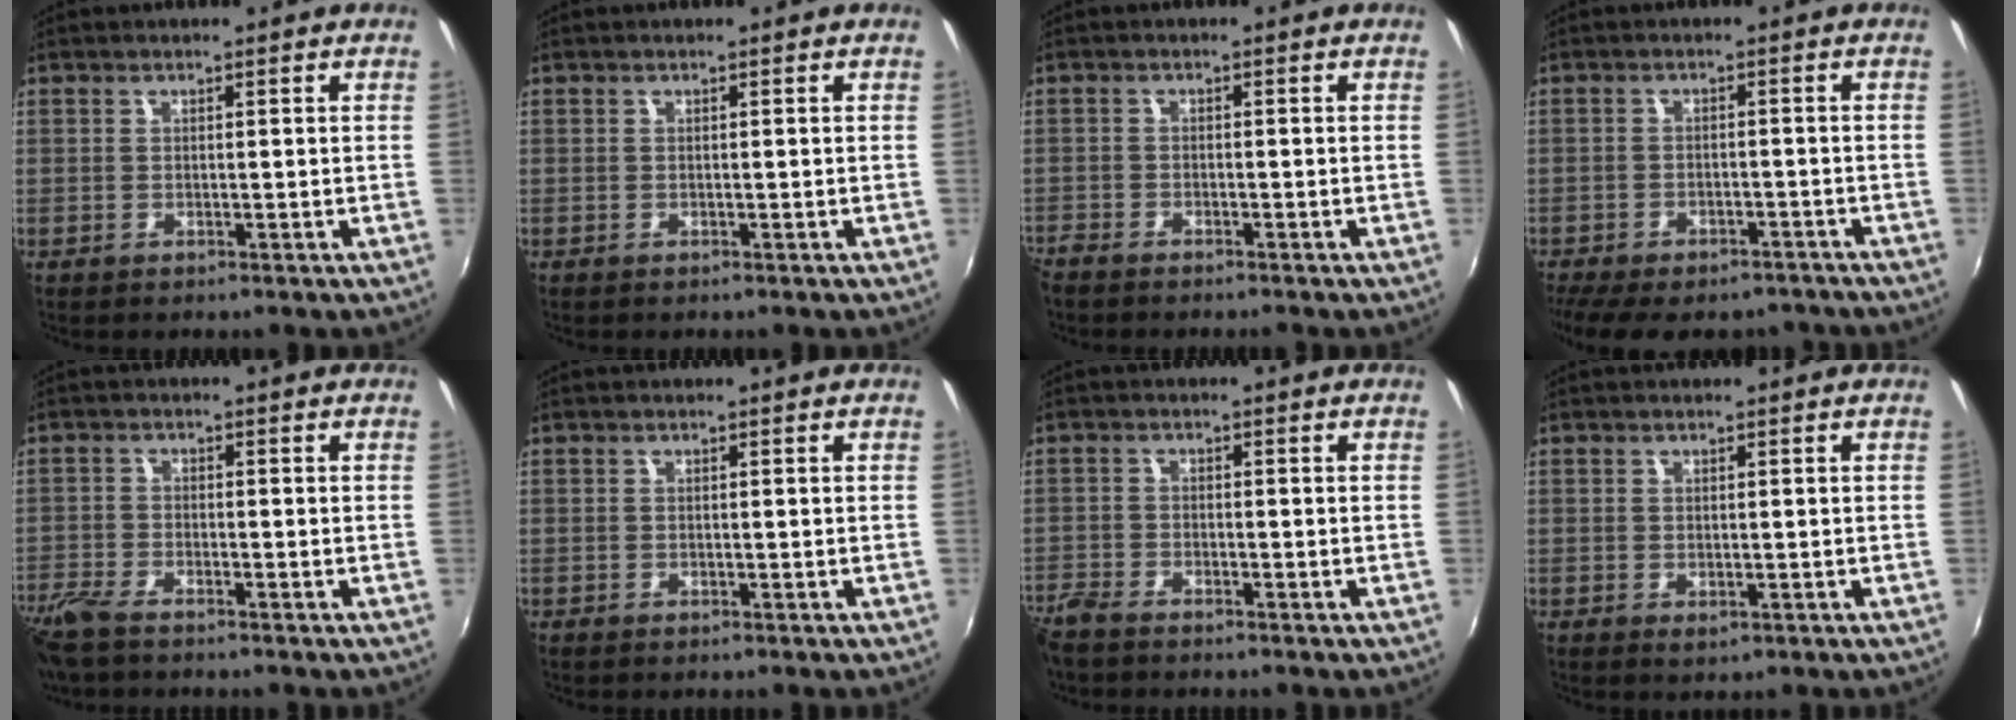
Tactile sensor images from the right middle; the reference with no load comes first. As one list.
[{"total": 0.0}, {"total": 2.9, "force": [-2.7, 0.7, 0.7], "torque": [-0.028, -0.013, -0.057]}, {"total": 15.3, "force": [-12.4, 5.8, 6.9], "torque": [-0.151, -0.025, -0.167]}, {"total": 7.3, "force": [-6.0, 1.8, 3.7], "torque": [-0.103, -0.026, -0.121]}, {"total": 0.0}, {"total": 5.5, "force": [-4.9, 1.4, 2.1], "torque": [-0.060, -0.021, -0.098]}, {"total": 0.9, "force": [-0.1, 0.7, 0.6], "torque": [-0.009, -0.003, 0.000]}]